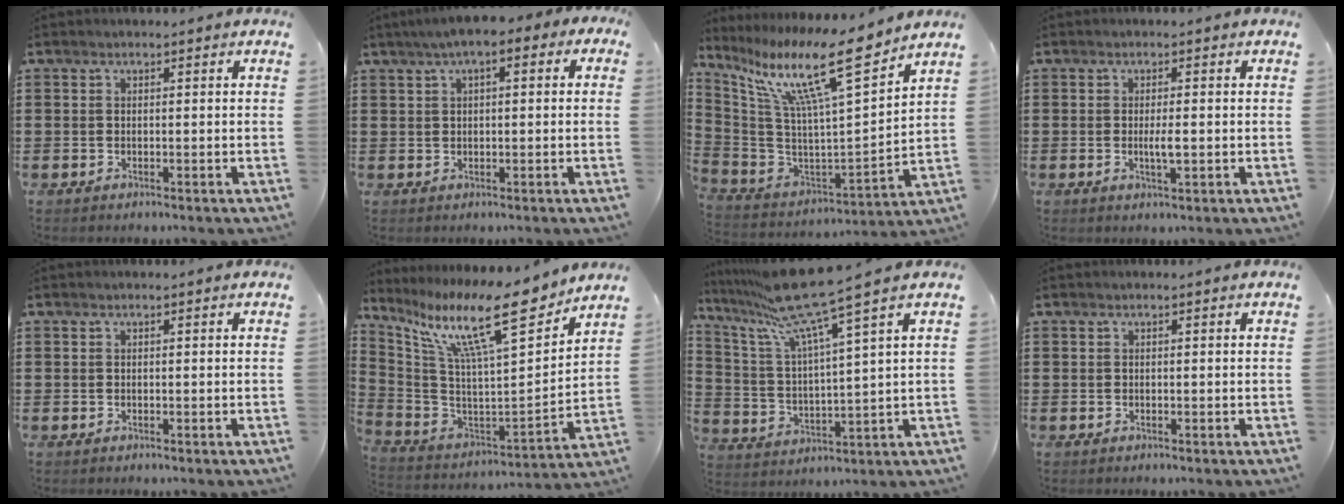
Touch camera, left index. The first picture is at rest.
{"total": 4.0, "force": [1.4, 1.3, 3.5], "torque": [-0.070, 0.009, 0.023]}
{"total": 14.6, "force": [9.9, 1.3, 10.7], "torque": [-0.225, -0.061, 0.157]}
{"total": 2.5, "force": [-0.2, 0.4, 2.5], "torque": [-0.053, -0.007, -0.006]}
{"total": 0.0}
{"total": 15.6, "force": [10.5, 2.5, 11.3], "torque": [-0.232, -0.062, 0.168]}
{"total": 11.9, "force": [9.0, 0.0, 7.8], "torque": [-0.191, -0.043, 0.148]}
{"total": 0.0}